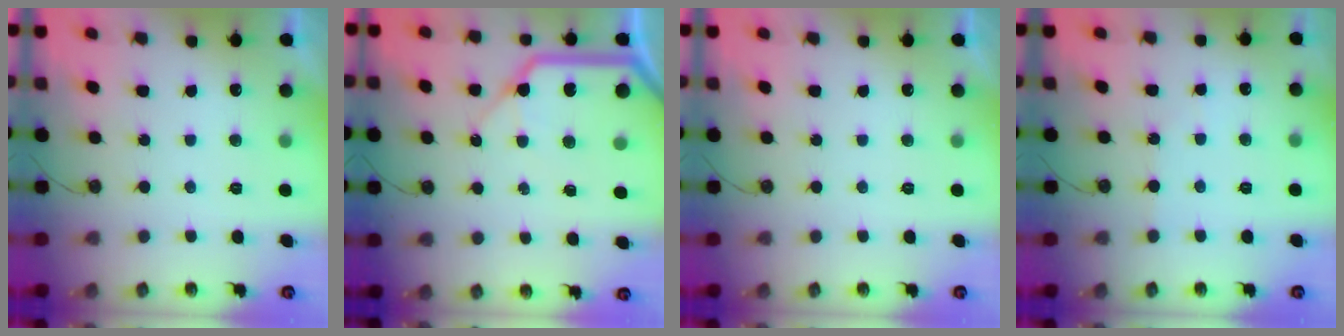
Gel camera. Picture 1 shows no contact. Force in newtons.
{"total": 16.2, "press": 16.1, "slide": 2.2}
{"total": 0.0}
{"total": 2.5, "press": 2.5, "slide": 0.4}